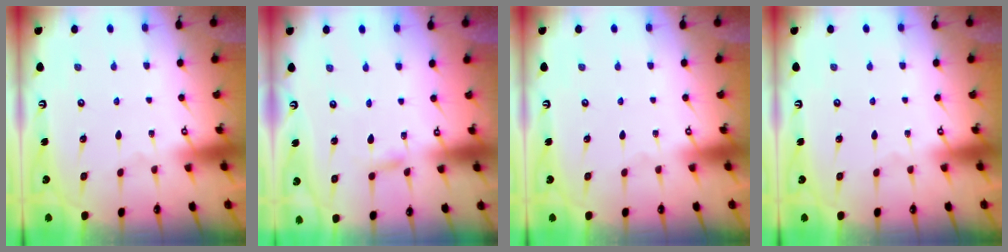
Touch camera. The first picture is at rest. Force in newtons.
{"total": 2.7, "press": 2.7, "slide": 0.1}
{"total": 0.0}
{"total": 0.0}